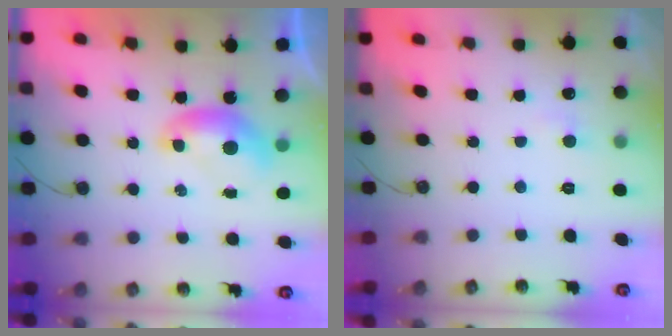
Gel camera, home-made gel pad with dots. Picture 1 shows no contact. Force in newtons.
{"total": 1.7, "press": 1.5, "slide": 0.7}